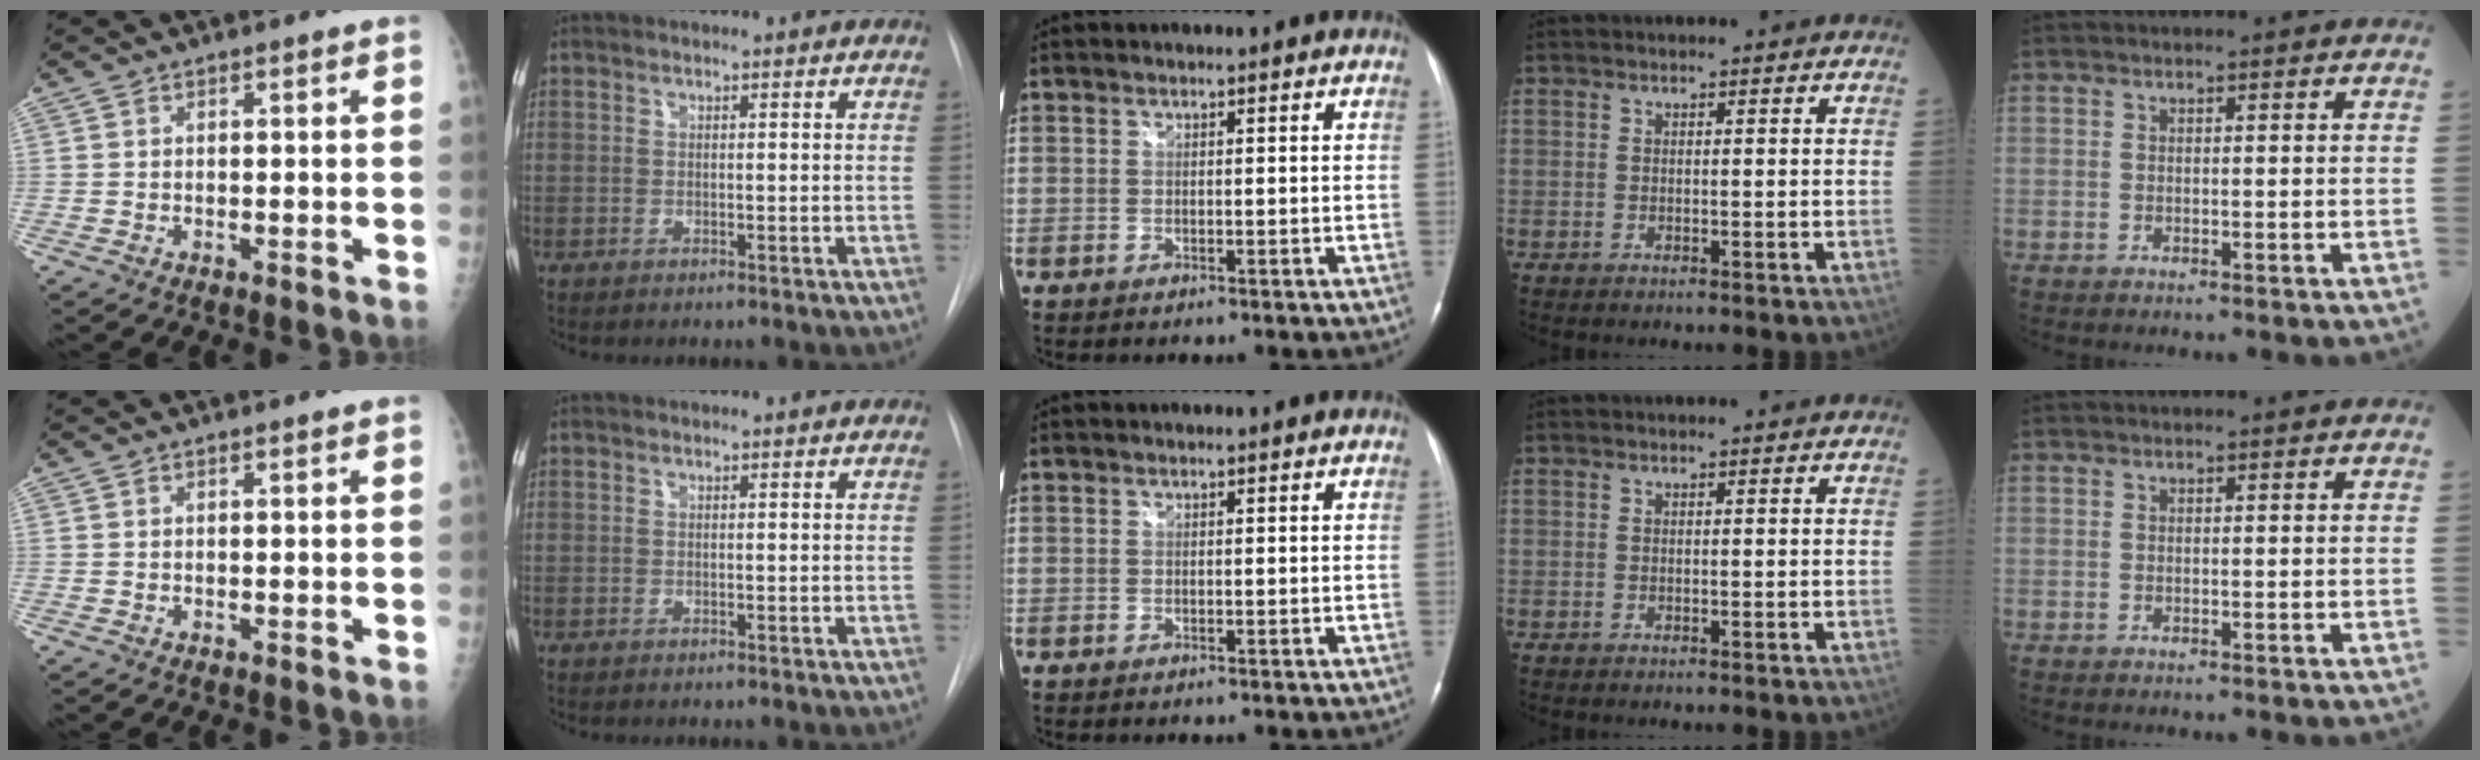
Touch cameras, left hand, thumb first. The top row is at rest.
{}